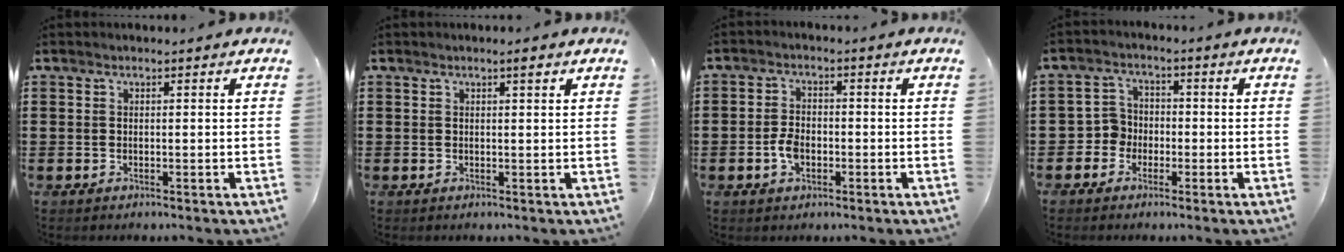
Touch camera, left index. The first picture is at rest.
{"total": 1.5, "force": [0.9, 0.2, 1.3], "torque": [-0.017, -0.001, 0.013]}
{"total": 3.7, "force": [-1.1, 2.2, 2.8], "torque": [-0.064, -0.002, -0.022]}
{"total": 3.8, "force": [-1.9, 3.2, 0.7], "torque": [-0.035, 0.005, -0.044]}